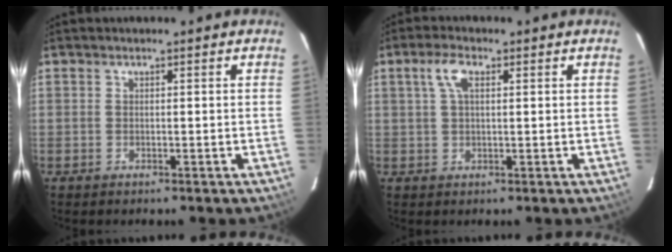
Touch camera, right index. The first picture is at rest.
{"total": 4.4, "force": [1.6, 1.5, 3.8], "torque": [-0.077, 0.010, 0.032]}